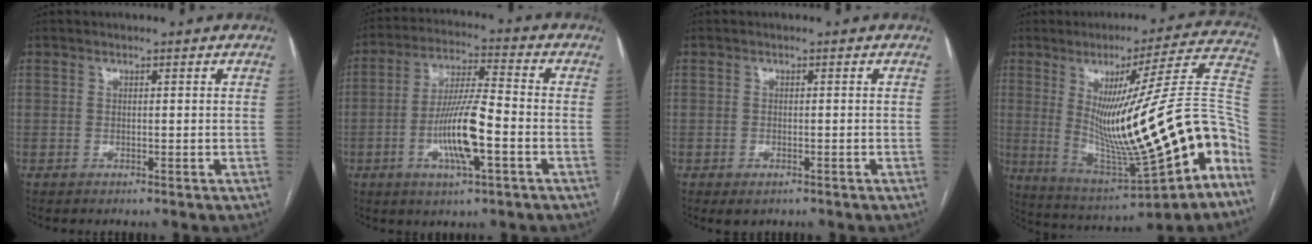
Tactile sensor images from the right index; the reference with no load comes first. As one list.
[{"total": 11.5, "force": [-3.5, 1.6, 10.8], "torque": [-0.209, -0.001, -0.064]}, {"total": 1.7, "force": [-1.0, 0.9, 1.0], "torque": [-0.012, 0.000, -0.007]}, {"total": 25.6, "force": [-5.0, 3.1, 24.9], "torque": [-0.338, 0.002, -0.062]}]